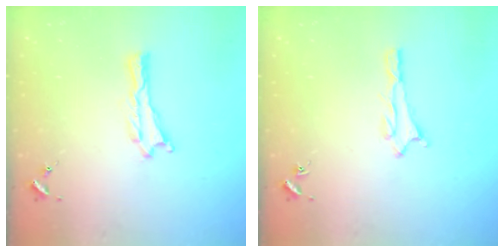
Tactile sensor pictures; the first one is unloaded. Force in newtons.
{"total": 1.1, "press": 1.1, "slide": 0.1}